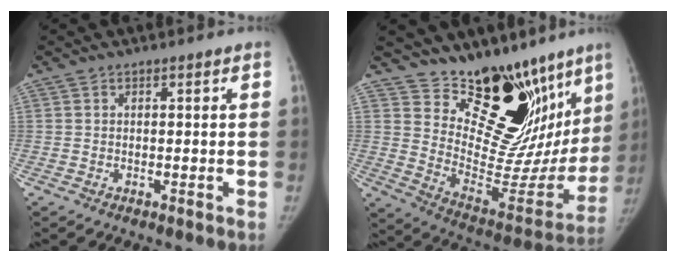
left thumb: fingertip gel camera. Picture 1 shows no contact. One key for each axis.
{"total": 26.3, "fx": 18.6, "fy": 12.5, "fz": 13.7, "tx": -0.151, "ty": -0.130, "tz": 0.282}